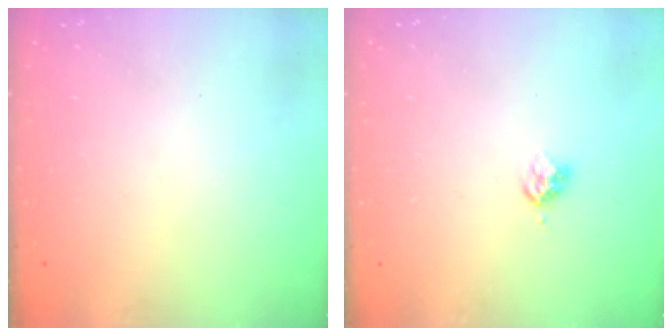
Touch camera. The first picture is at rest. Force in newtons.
{"total": 3.0, "press": 2.9, "slide": 0.4}